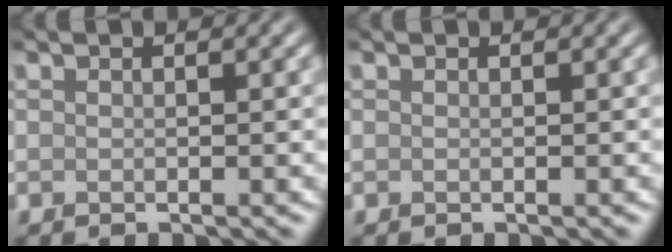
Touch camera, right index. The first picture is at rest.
{"total": 0.0}